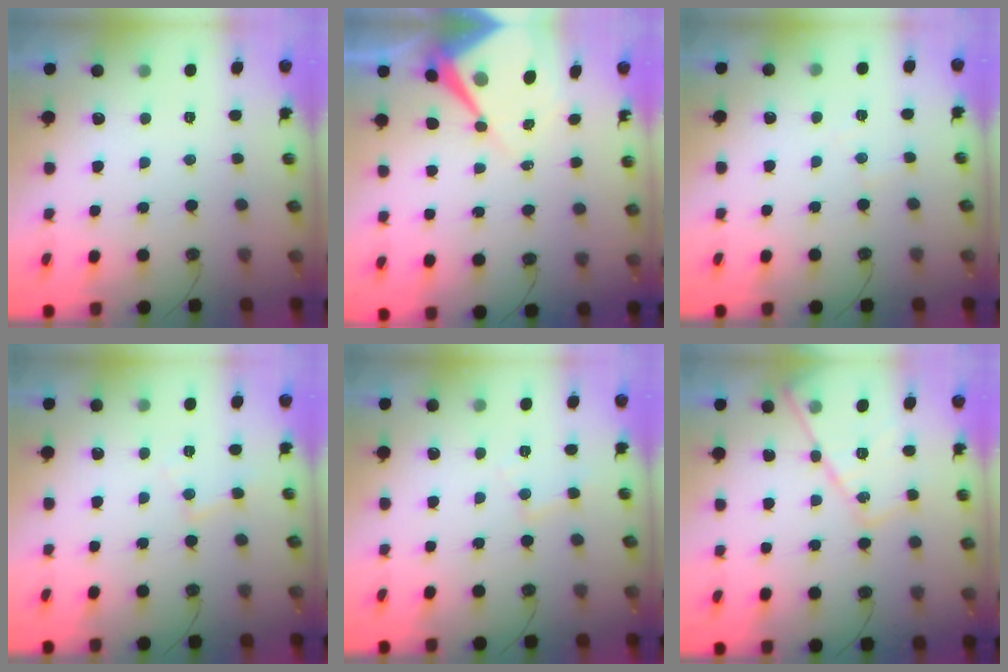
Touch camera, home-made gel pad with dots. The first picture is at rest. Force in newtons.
{"total": 10.5, "press": 10.5, "slide": 0.8}
{"total": 4.4, "press": 4.4, "slide": 0.7}
{"total": 6.0, "press": 6.0, "slide": 0.4}
{"total": 5.8, "press": 5.8, "slide": 0.4}
{"total": 16.3, "press": 16.2, "slide": 1.7}